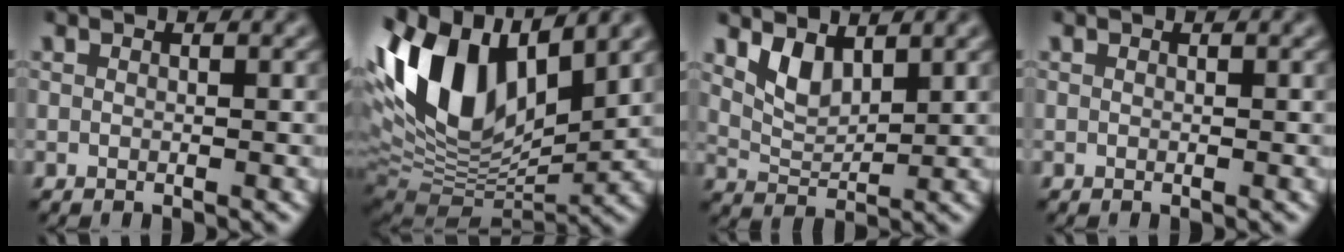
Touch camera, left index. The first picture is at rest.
{"total": 14.1, "force": [4.3, 7.1, 11.4], "torque": [-0.224, 0.016, 0.077]}
{"total": 2.4, "force": [1.4, 1.2, 1.6], "torque": [-0.037, -0.011, 0.036]}
{"total": 0.0}